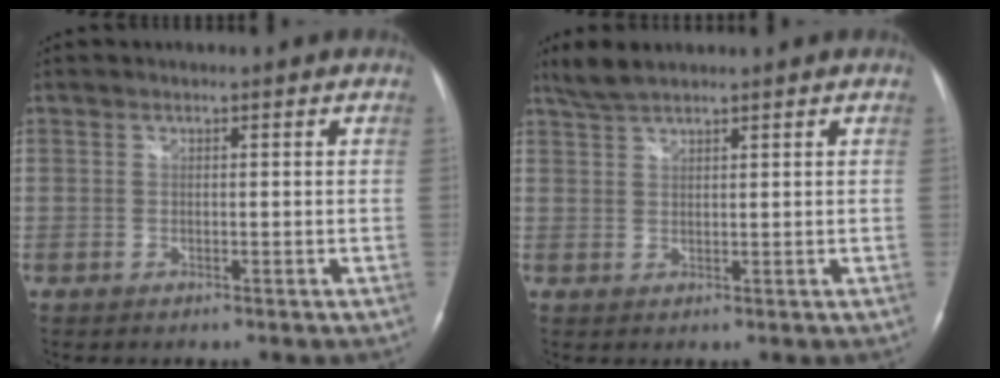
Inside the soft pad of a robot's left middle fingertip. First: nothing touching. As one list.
[{"total": 3.4, "force": [3.0, 0.5, 1.5], "torque": [-0.039, 0.013, 0.064]}]